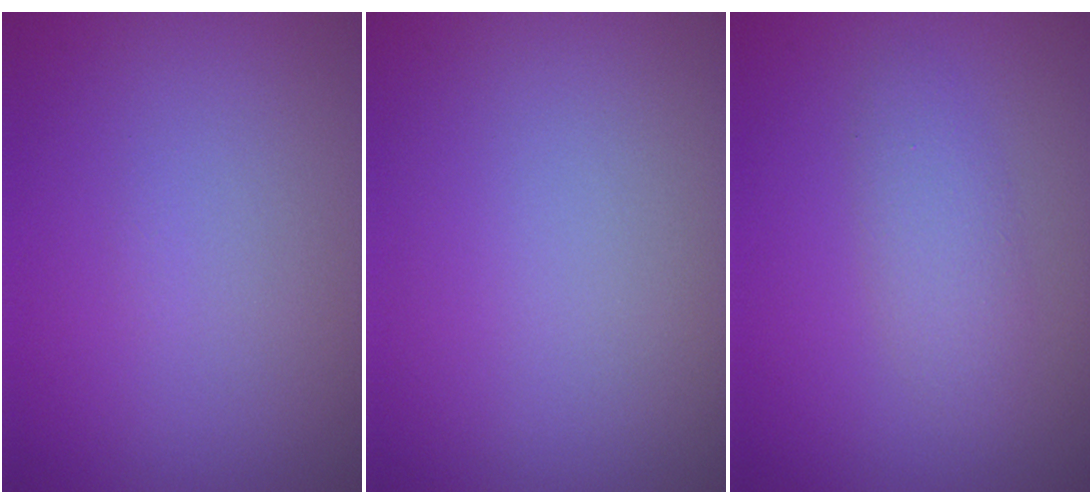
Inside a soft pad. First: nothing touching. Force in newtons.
{"total": 0.0}
{"total": 2.3, "press": 2.3, "slide": 0.1}